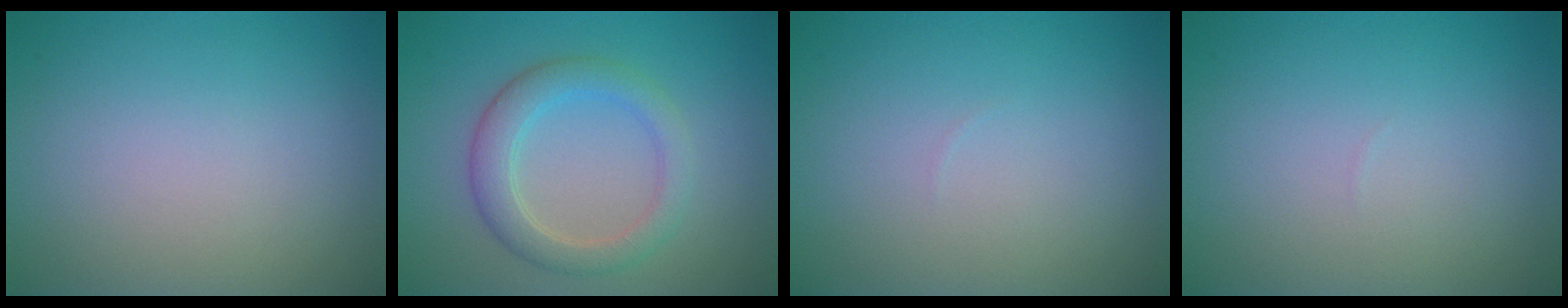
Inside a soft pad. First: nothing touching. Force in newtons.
{"total": 3.5, "press": 3.5, "slide": 0.0}
{"total": 0.0}
{"total": 0.0}